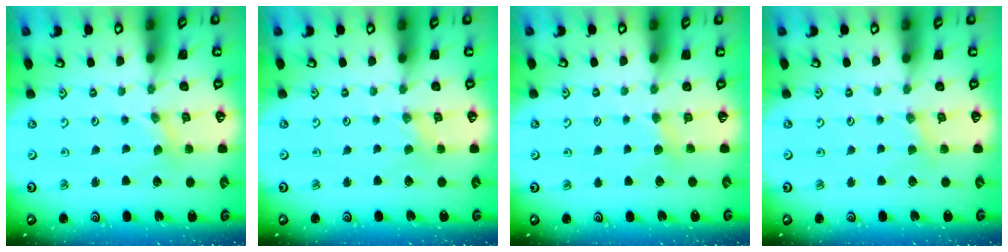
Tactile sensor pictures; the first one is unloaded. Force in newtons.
{"total": 0.0}
{"total": 3.0, "press": 3.0, "slide": 0.2}
{"total": 2.1, "press": 2.1, "slide": 0.4}